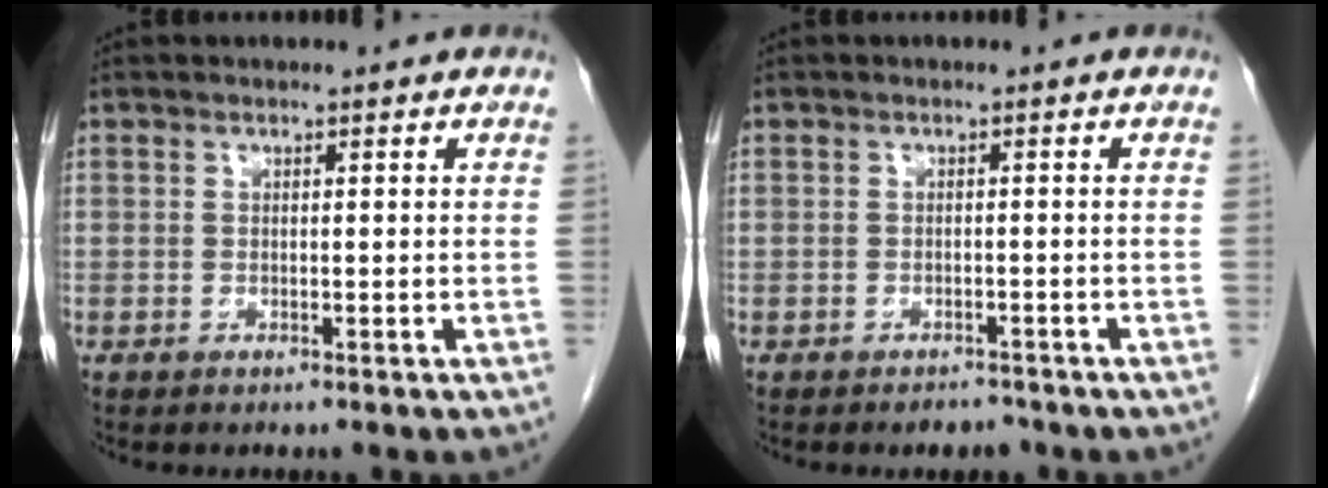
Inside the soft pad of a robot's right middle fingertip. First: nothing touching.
{"total": 1.8, "force": [-1.5, 0.9, 0.4], "torque": [-0.011, 0.000, -0.019]}